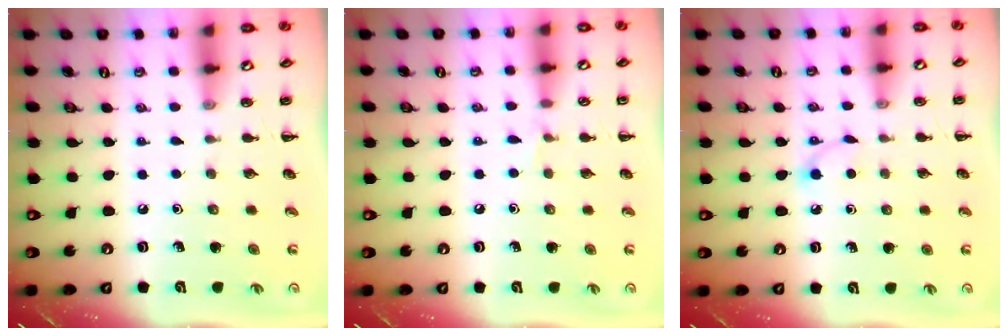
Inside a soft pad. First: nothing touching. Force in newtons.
{"total": 3.7, "press": 3.5, "slide": 1.2}
{"total": 2.8, "press": 2.7, "slide": 0.9}